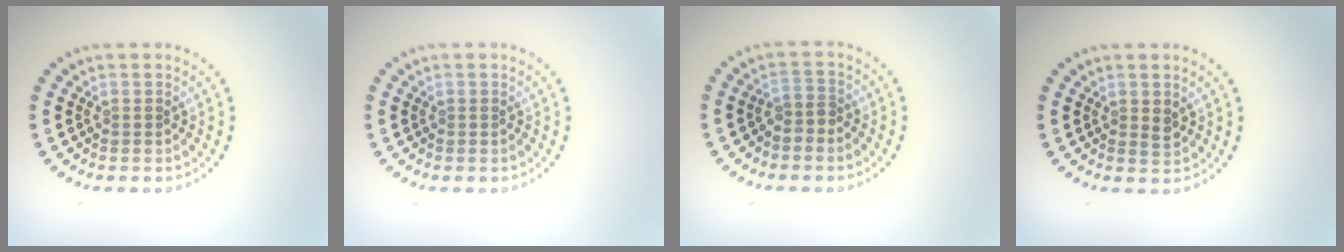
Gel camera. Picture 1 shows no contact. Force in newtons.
{"total": 0.0}
{"total": 1.6, "press": 1.2, "slide": 1.0}
{"total": 1.1, "press": 1.0, "slide": 0.3}